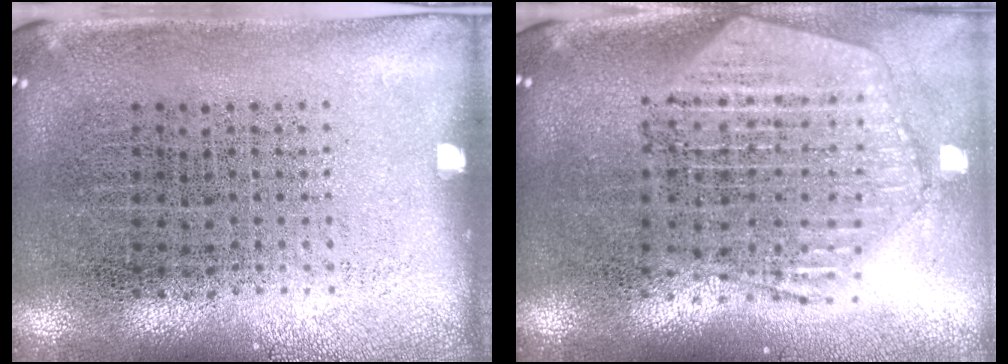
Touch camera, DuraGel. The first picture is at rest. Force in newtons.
{"total": 2.5, "press": 2.1, "slide": 1.3}